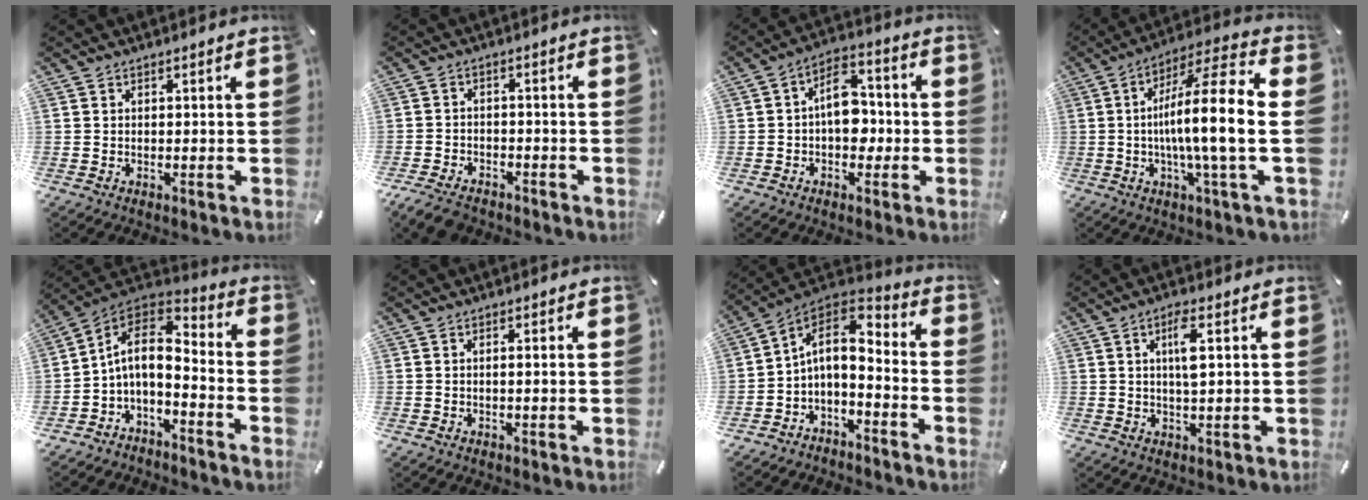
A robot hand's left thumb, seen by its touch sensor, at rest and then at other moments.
{"total": 4.6, "force": [-3.9, 2.1, 1.5], "torque": [-0.041, 0.015, -0.078]}
{"total": 10.0, "force": [-1.1, 6.8, 7.2], "torque": [-0.109, 0.016, -0.018]}
{"total": 16.5, "force": [-0.5, 1.4, 16.5], "torque": [-0.279, -0.007, -0.021]}
{"total": 8.9, "force": [-1.0, 5.2, 7.1], "torque": [-0.152, -0.006, -0.020]}
{"total": 1.2, "force": [-0.1, 0.0, 1.2], "torque": [-0.022, -0.003, -0.001]}
{"total": 8.5, "force": [0.0, 5.6, 6.5], "torque": [-0.122, -0.002, 0.004]}
{"total": 5.8, "force": [1.6, 1.2, 5.5], "torque": [-0.103, -0.001, 0.022]}